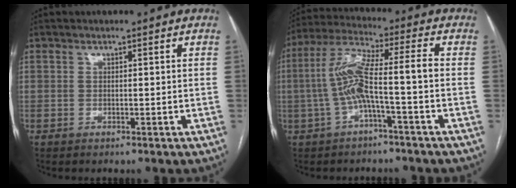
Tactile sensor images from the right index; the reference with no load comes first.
{"total": 9.0, "force": [-1.8, 0.4, 8.8], "torque": [-0.184, 0.033, -0.037]}